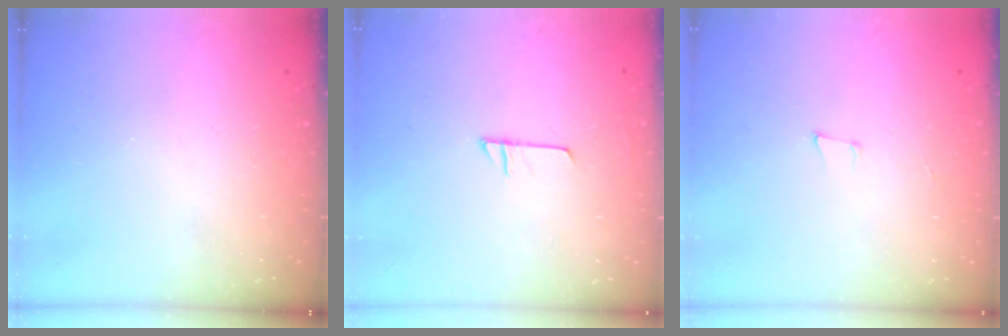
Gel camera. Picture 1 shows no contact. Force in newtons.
{"total": 6.4, "press": 6.4, "slide": 0.3}
{"total": 4.1, "press": 3.2, "slide": 2.7}